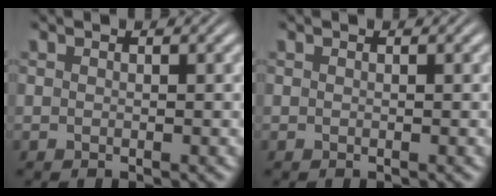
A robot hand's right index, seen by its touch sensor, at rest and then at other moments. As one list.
[{"total": 0.0}]